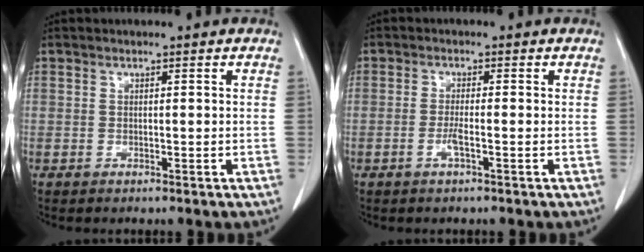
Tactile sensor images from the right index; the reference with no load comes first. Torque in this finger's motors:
{"motor_torque": [0.22, 0.08, 0.15, 0.04]}